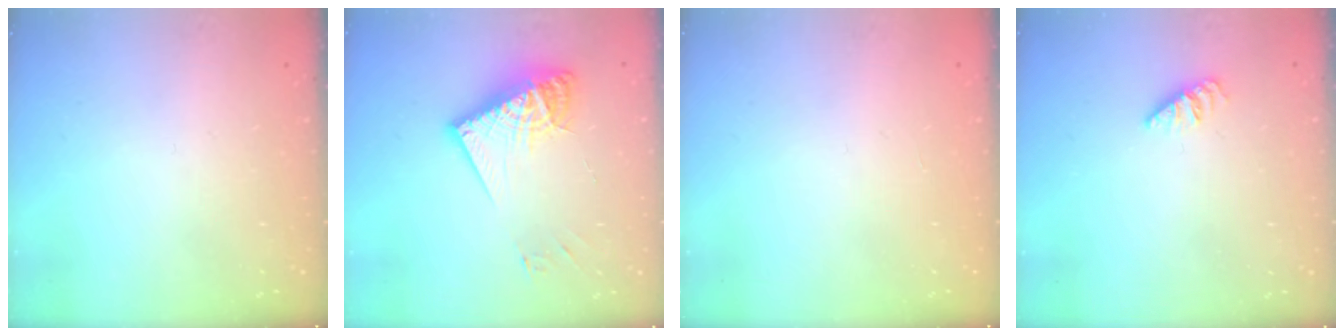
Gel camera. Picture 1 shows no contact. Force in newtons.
{"total": 15.6, "press": 15.5, "slide": 1.8}
{"total": 0.0}
{"total": 0.0}